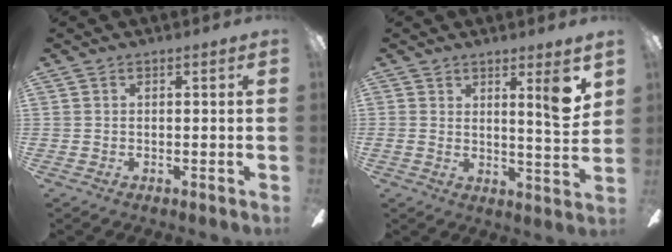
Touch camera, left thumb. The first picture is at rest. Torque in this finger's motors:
{"motor_torque": [0.23, 0.16, 0.72, -0.71, 0.19]}